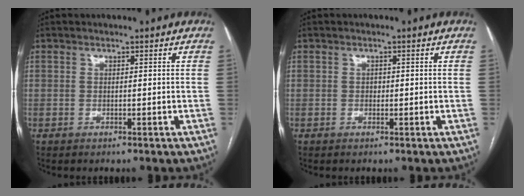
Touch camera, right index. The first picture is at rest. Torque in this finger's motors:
{"motor_torque": [0.08, 0.03, -0.02, 0.01]}